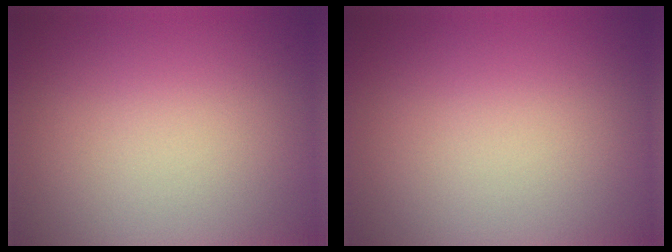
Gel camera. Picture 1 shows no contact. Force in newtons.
{"total": 0.0}